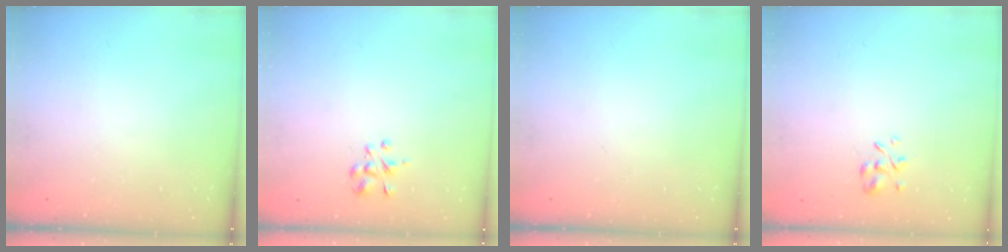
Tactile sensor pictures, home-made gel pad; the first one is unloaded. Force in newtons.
{"total": 2.4, "press": 2.3, "slide": 0.8}
{"total": 0.0}
{"total": 2.8, "press": 2.6, "slide": 1.0}